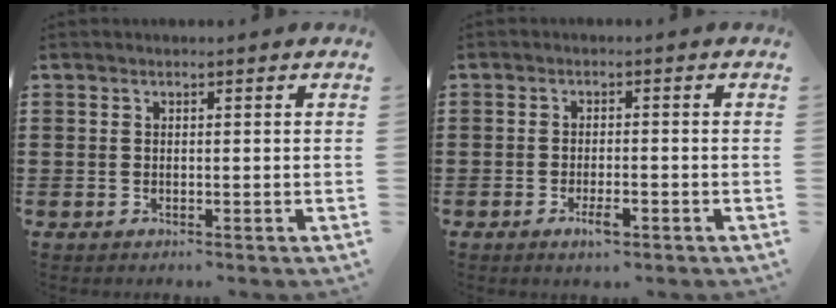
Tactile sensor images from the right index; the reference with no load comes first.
{"total": 2.9, "force": [-1.6, 0.9, 2.3], "torque": [-0.044, 0.000, -0.030]}